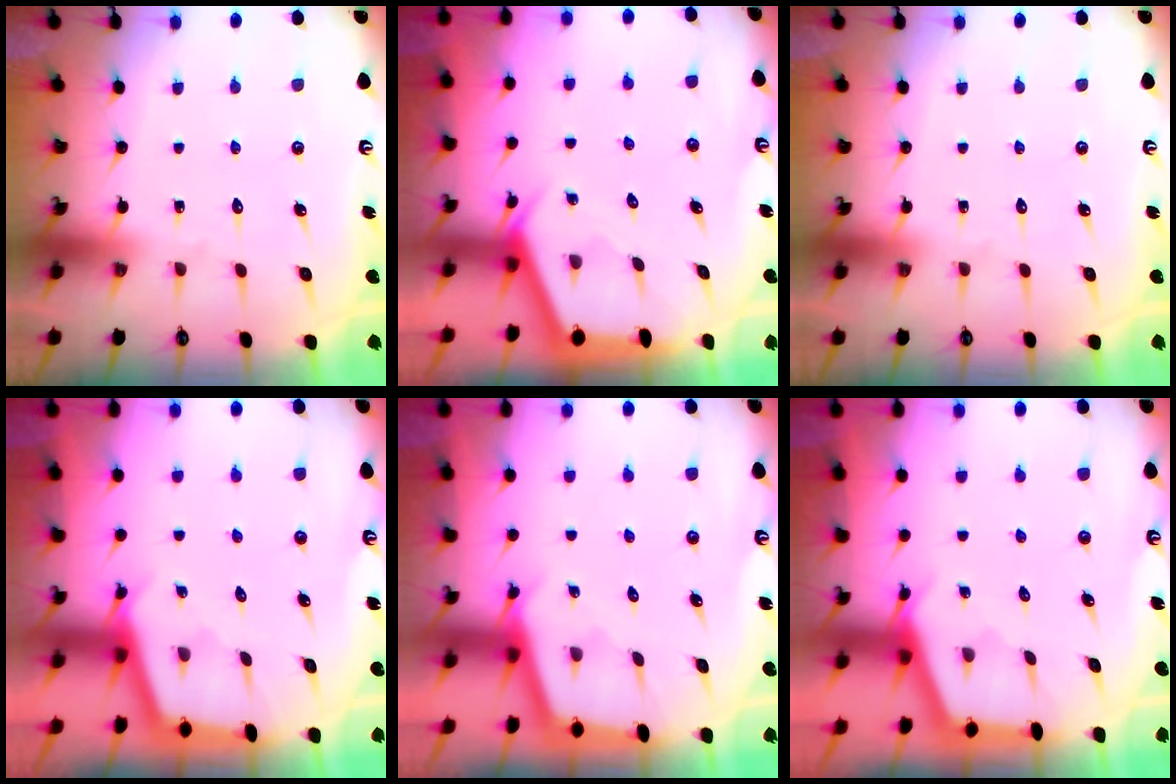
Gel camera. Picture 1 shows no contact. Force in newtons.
{"total": 2.9, "press": 2.9, "slide": 0.3}
{"total": 0.0}
{"total": 2.5, "press": 2.5, "slide": 0.2}
{"total": 2.4, "press": 2.4, "slide": 0.2}
{"total": 3.0, "press": 3.0, "slide": 0.3}